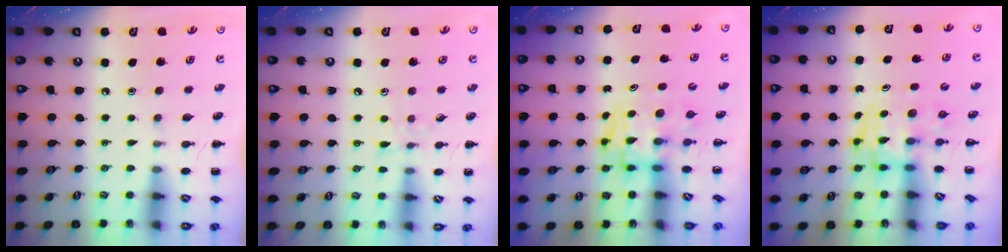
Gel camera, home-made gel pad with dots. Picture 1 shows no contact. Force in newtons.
{"total": 6.1, "press": 5.7, "slide": 2.1}
{"total": 2.9, "press": 2.9, "slide": 0.5}
{"total": 3.6, "press": 3.5, "slide": 0.6}